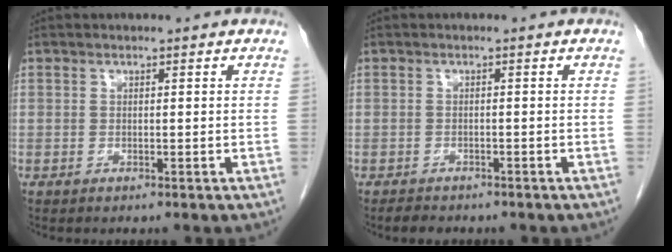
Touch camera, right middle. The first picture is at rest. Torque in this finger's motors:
{"motor_torque": [0.41, -0.27, -0.05, -0.01]}